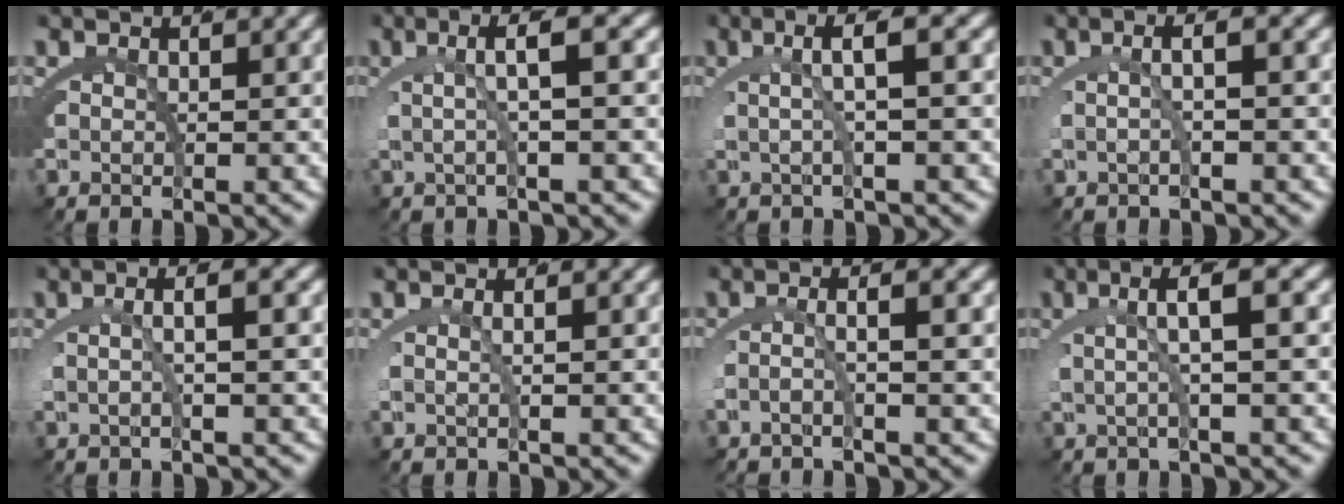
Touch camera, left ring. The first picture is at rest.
{"total": 4.4, "force": [1.4, 0.4, 4.1], "torque": [-0.065, 0.020, 0.016]}
{"total": 4.2, "force": [1.4, 0.5, 4.0], "torque": [-0.061, 0.020, 0.015]}
{"total": 2.5, "force": [0.1, 0.1, 2.5], "torque": [-0.035, 0.010, -0.002]}
{"total": 2.8, "force": [0.1, -0.2, 2.8], "torque": [-0.049, 0.009, 0.002]}
{"total": 1.3, "force": [0.0, -0.1, 1.3], "torque": [-0.034, -0.001, 0.003]}
{"total": 2.5, "force": [-0.7, -0.3, 2.4], "torque": [-0.050, -0.003, -0.010]}
{"total": 4.8, "force": [1.8, 0.5, 4.4], "torque": [-0.070, 0.022, 0.022]}